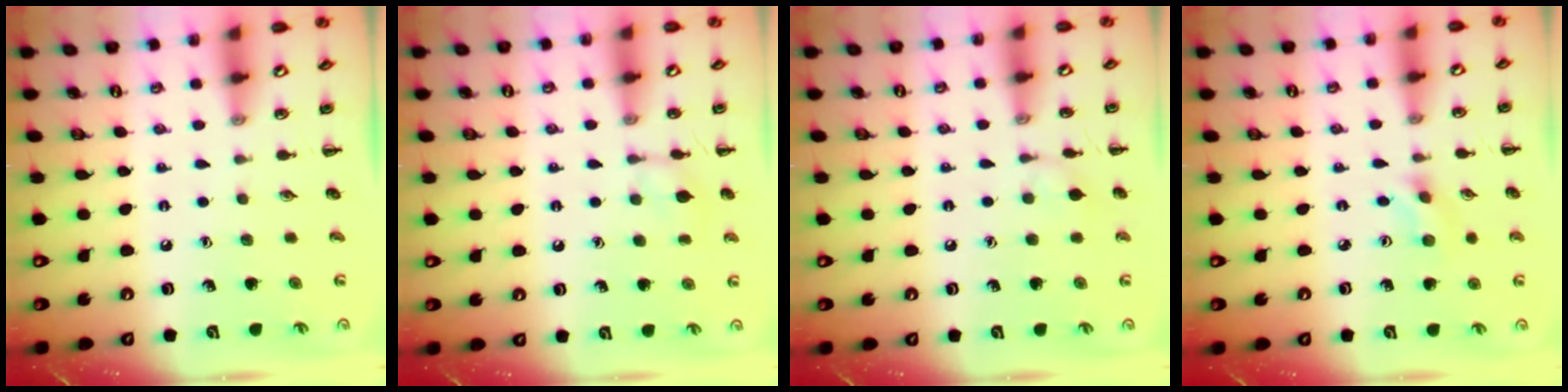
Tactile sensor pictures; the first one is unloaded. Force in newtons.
{"total": 7.4, "press": 7.3, "slide": 1.5}
{"total": 5.3, "press": 5.0, "slide": 1.8}
{"total": 1.6, "press": 1.5, "slide": 0.5}